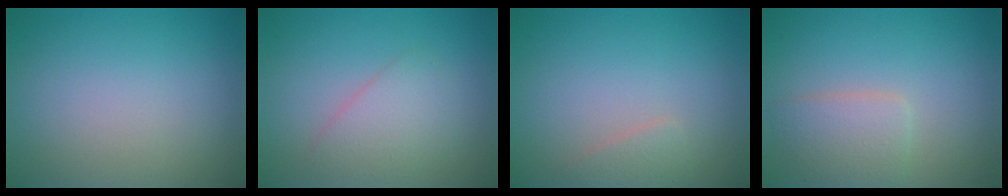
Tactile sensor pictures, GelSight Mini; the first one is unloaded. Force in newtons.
{"total": 2.4, "press": 2.4, "slide": 0.1}
{"total": 1.3, "press": 1.3, "slide": 0.0}
{"total": 2.8, "press": 2.8, "slide": 0.0}